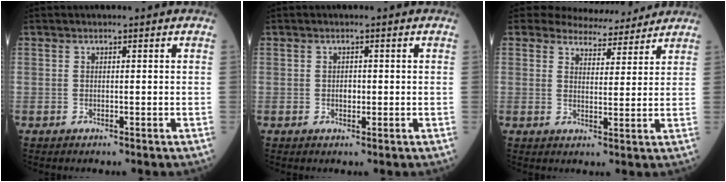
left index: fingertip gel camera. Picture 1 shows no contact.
{"total": 1.1, "force": [-0.1, 0.8, 0.8], "torque": [-0.015, 0.001, 0.000]}
{"total": 7.9, "force": [7.5, 2.4, 0.8], "torque": [-0.006, -0.002, 0.096]}